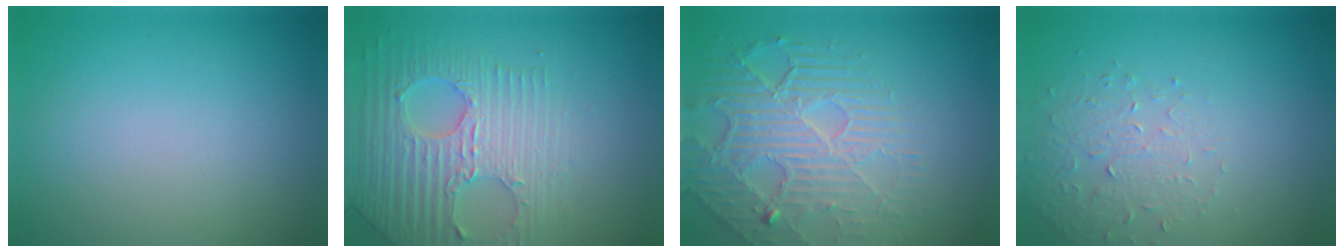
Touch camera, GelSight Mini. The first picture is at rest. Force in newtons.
{"total": 4.5, "press": 4.3, "slide": 1.1}
{"total": 4.8, "press": 4.3, "slide": 2.1}
{"total": 1.6, "press": 1.1, "slide": 1.2}